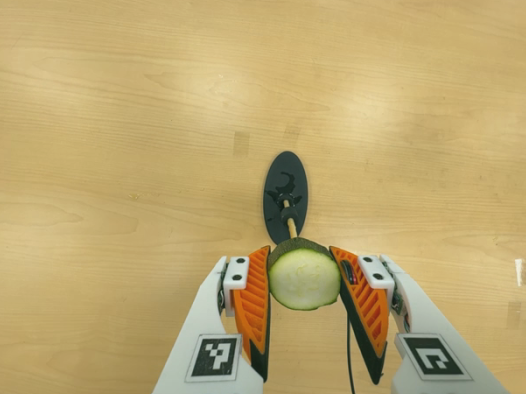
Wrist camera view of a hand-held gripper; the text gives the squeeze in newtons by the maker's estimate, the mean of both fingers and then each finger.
{"total": 10.7, "left": 9.3, "right": 12.2}